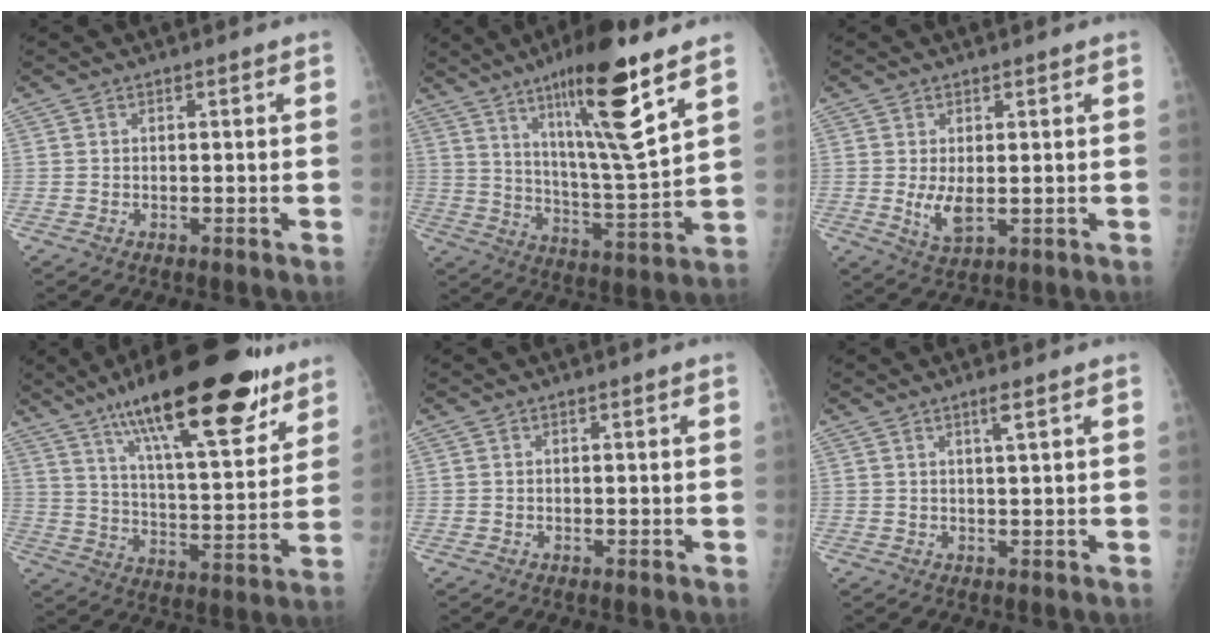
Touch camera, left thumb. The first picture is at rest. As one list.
[{"total": 18.5, "force": [10.6, 1.8, 15.0], "torque": [-0.239, -0.063, 0.182]}, {"total": 5.1, "force": [0.3, 2.2, 4.6], "torque": [-0.081, -0.013, 0.015]}, {"total": 26.7, "force": [17.0, 7.7, 19.1], "torque": [-0.272, -0.049, 0.271]}, {"total": 0.0}, {"total": 2.4, "force": [1.3, -0.1, 2.0], "torque": [-0.039, -0.007, 0.025]}]